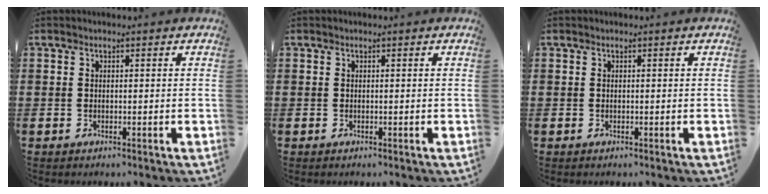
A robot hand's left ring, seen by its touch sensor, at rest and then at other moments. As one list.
[{"total": 0.0}, {"total": 0.0}]